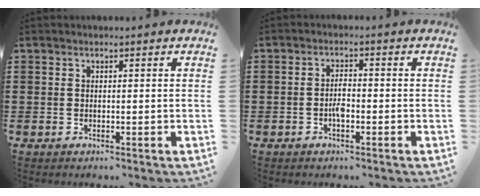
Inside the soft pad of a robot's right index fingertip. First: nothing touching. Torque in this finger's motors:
{"motor_torque": [0.42, -0.26, 0.07, 0.08]}